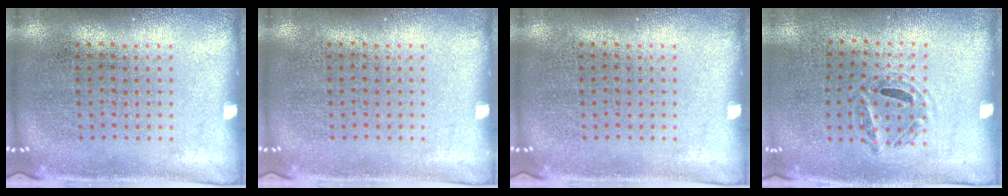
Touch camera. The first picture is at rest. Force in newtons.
{"total": 0.0}
{"total": 0.0}
{"total": 1.0, "press": 0.7, "slide": 0.8}